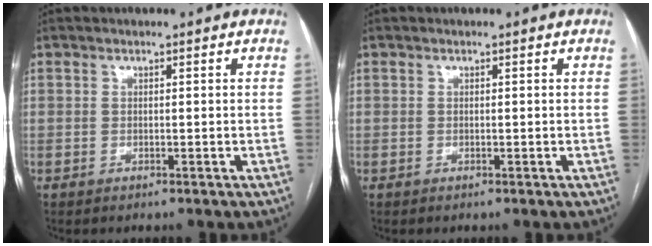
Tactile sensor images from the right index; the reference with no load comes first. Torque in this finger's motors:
{"motor_torque": [0.00, 0.00, 0.04, 0.01]}